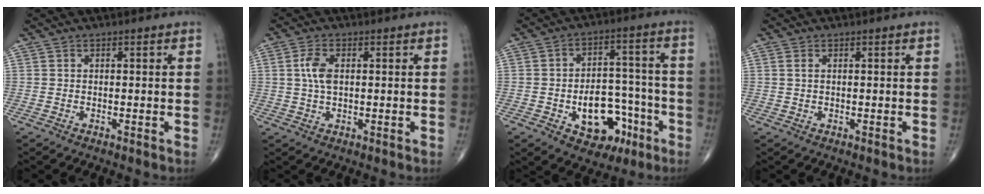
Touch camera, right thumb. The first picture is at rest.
{"total": 4.7, "force": [0.8, 2.4, 3.9], "torque": [-0.087, 0.003, 0.014]}
{"total": 13.0, "force": [-5.2, 8.6, 8.3], "torque": [-0.074, 0.050, -0.066]}
{"total": 1.2, "force": [0.4, 0.6, 0.9], "torque": [-0.025, 0.006, 0.011]}